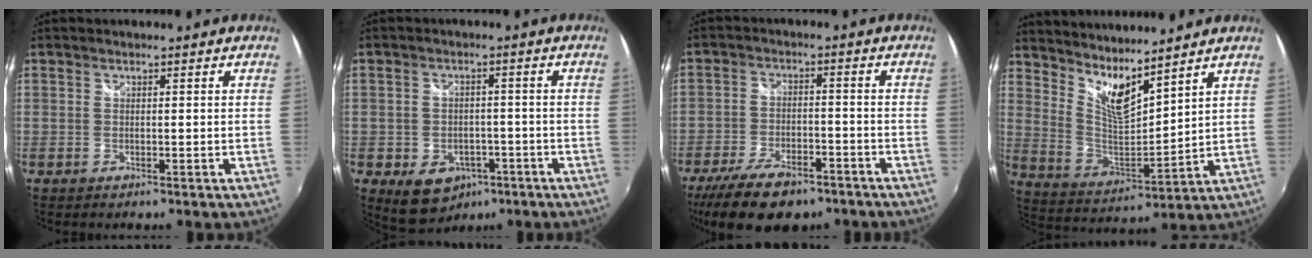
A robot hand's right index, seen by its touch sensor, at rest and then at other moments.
{"total": 9.1, "force": [-4.5, 6.8, 4.0], "torque": [-0.090, 0.000, -0.047]}
{"total": 14.2, "force": [-10.0, 6.4, 7.8], "torque": [-0.176, -0.018, -0.166]}
{"total": 10.0, "force": [8.2, 1.5, 5.6], "torque": [-0.098, -0.020, 0.155]}